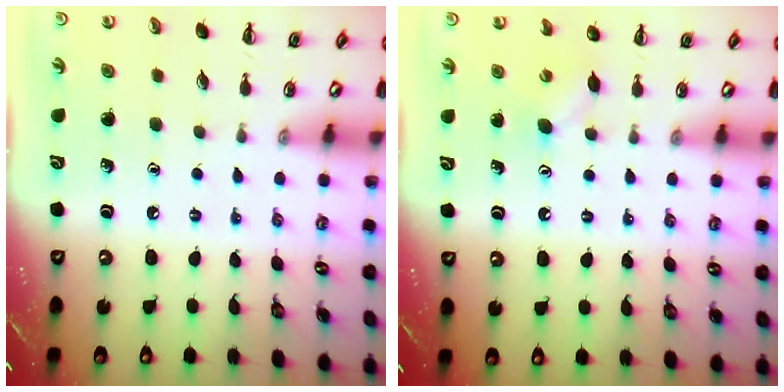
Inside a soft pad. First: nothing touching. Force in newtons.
{"total": 4.2, "press": 4.1, "slide": 1.1}